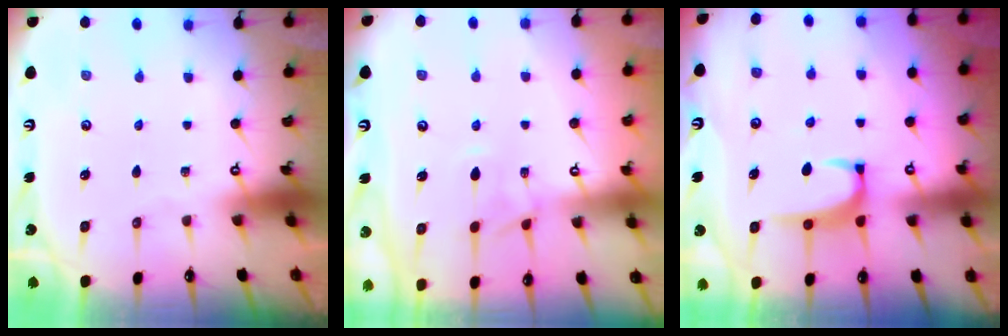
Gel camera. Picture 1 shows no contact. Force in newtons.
{"total": 0.8, "press": 0.1, "slide": 0.7}
{"total": 2.3, "press": 2.2, "slide": 0.6}